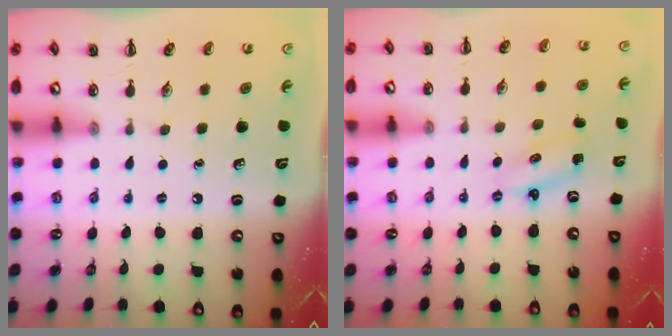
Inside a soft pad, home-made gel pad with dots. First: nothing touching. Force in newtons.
{"total": 2.0, "press": 1.9, "slide": 0.6}